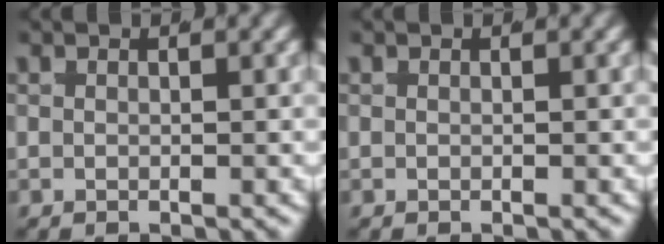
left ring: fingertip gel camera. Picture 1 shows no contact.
{"total": 0.0}